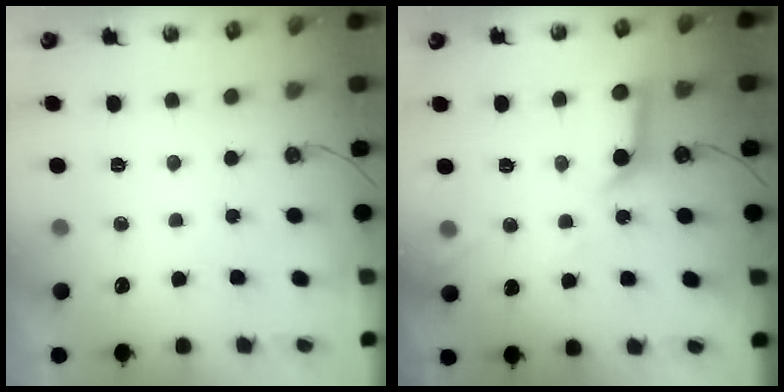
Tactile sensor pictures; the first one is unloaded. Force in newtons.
{"total": 11.9, "press": 11.8, "slide": 1.3}